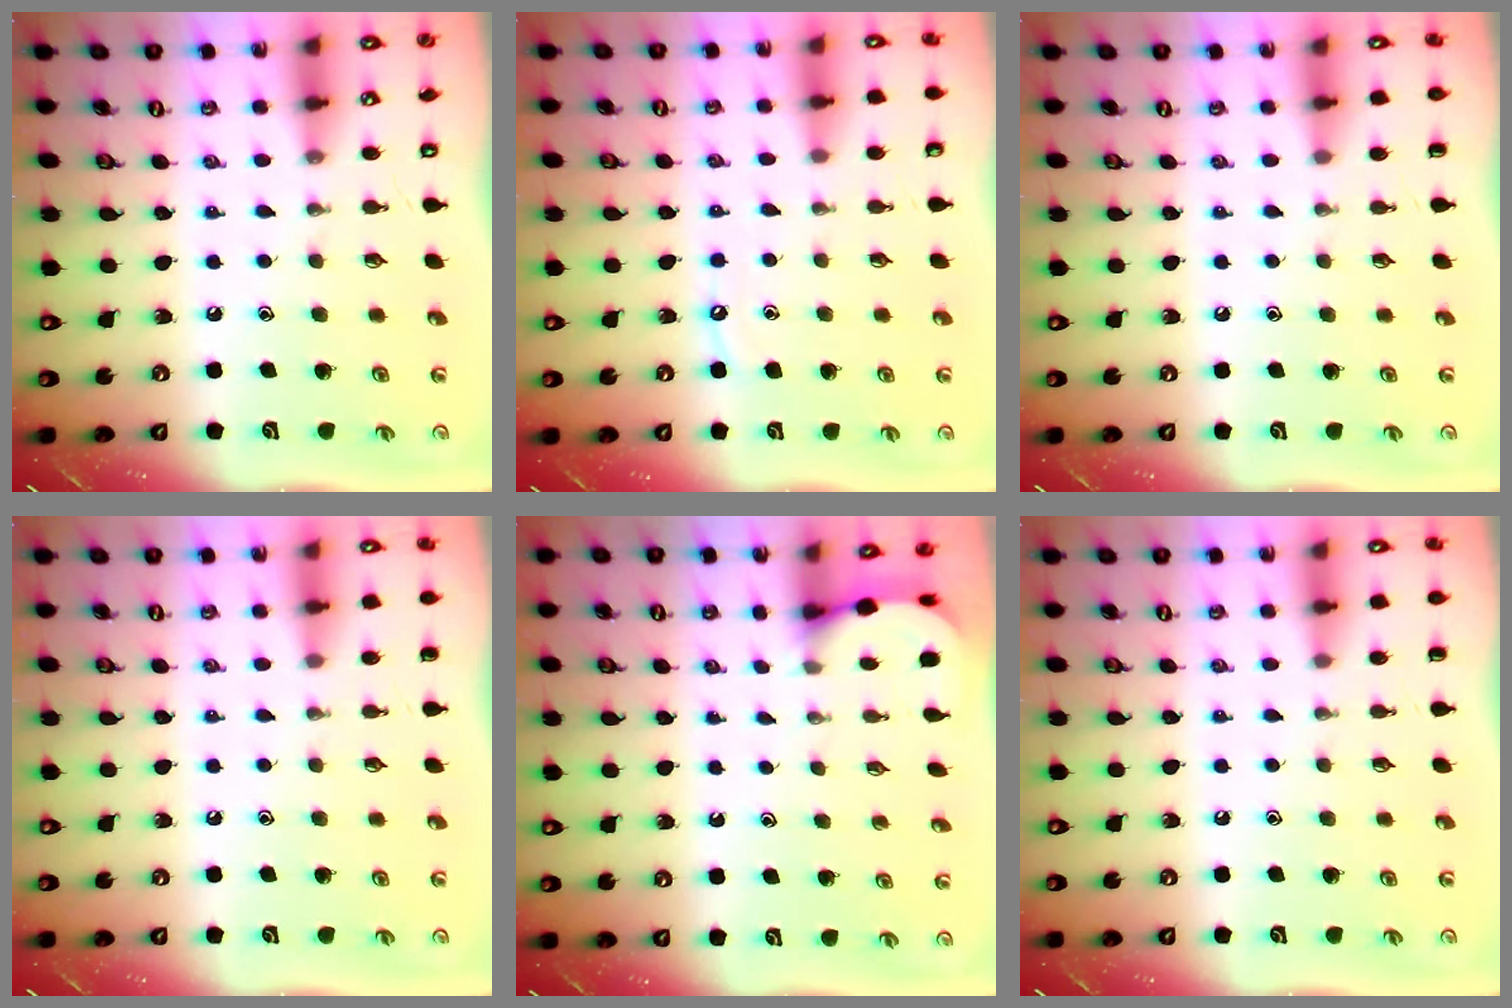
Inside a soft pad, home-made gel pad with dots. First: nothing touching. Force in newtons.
{"total": 4.9, "press": 4.9, "slide": 0.6}
{"total": 0.0}
{"total": 0.0}
{"total": 2.6, "press": 2.6, "slide": 0.2}
{"total": 0.0}